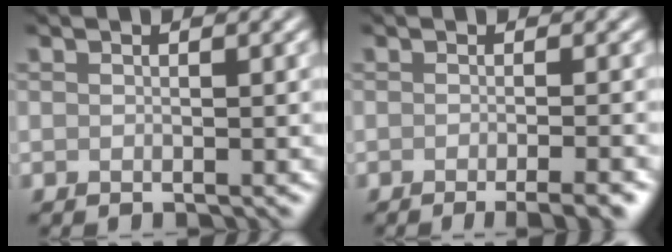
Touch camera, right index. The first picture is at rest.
{"total": 4.2, "force": [-2.2, 1.2, 3.4], "torque": [-0.021, 0.003, -0.026]}